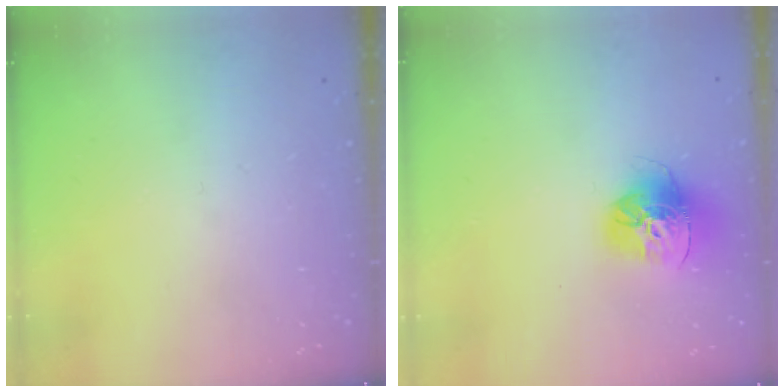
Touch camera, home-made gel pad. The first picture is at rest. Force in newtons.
{"total": 16.3, "press": 16.2, "slide": 1.5}